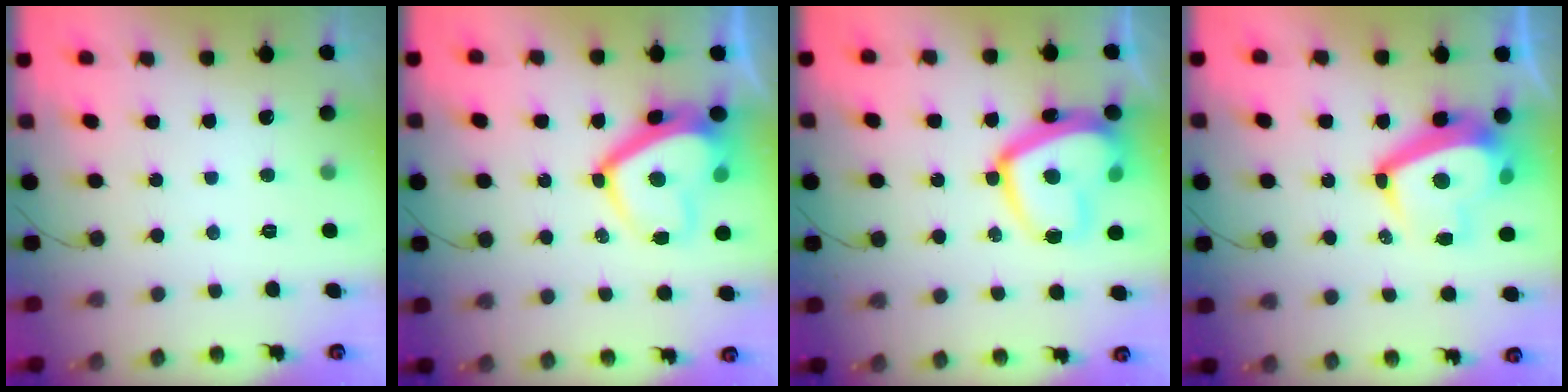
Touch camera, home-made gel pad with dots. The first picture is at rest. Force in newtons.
{"total": 12.6, "press": 12.6, "slide": 1.5}
{"total": 17.1, "press": 17.1, "slide": 1.6}
{"total": 11.4, "press": 11.2, "slide": 2.3}